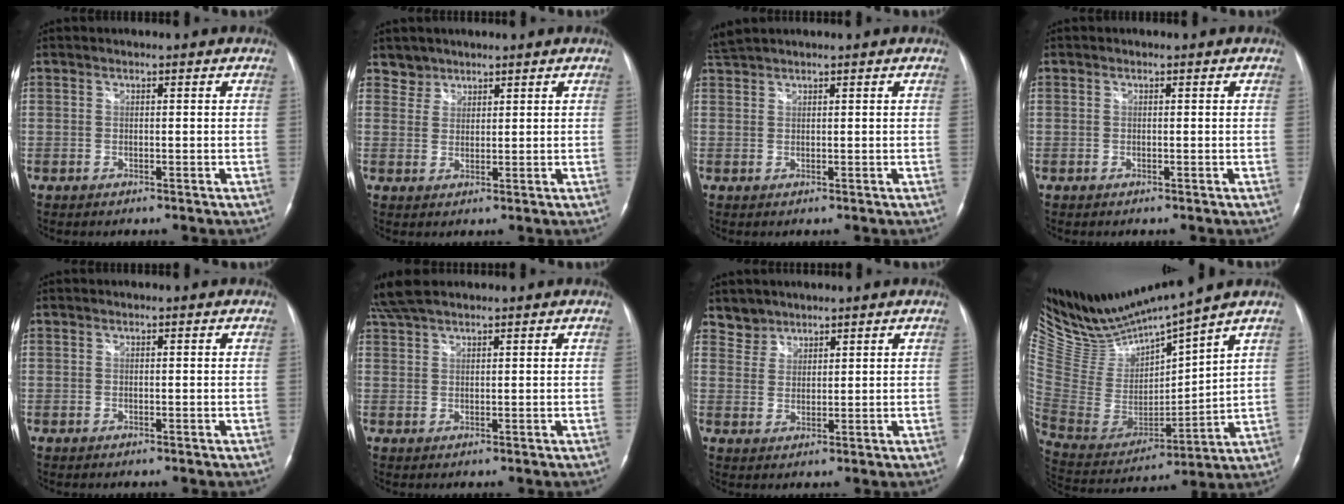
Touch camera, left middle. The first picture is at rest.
{"total": 2.5, "force": [2.0, 1.3, -0.6], "torque": [0.019, 0.006, 0.034]}
{"total": 2.2, "force": [2.1, -0.1, 0.6], "torque": [-0.016, 0.023, 0.046]}
{"total": 0.0}
{"total": 0.0}
{"total": 5.4, "force": [4.6, 1.3, 2.5], "torque": [-0.055, 0.028, 0.091]}
{"total": 3.2, "force": [2.7, 1.6, -0.7], "torque": [0.022, 0.006, 0.051]}
{"total": 15.0, "force": [14.3, -0.8, 4.5], "torque": [-0.106, -0.025, 0.297]}